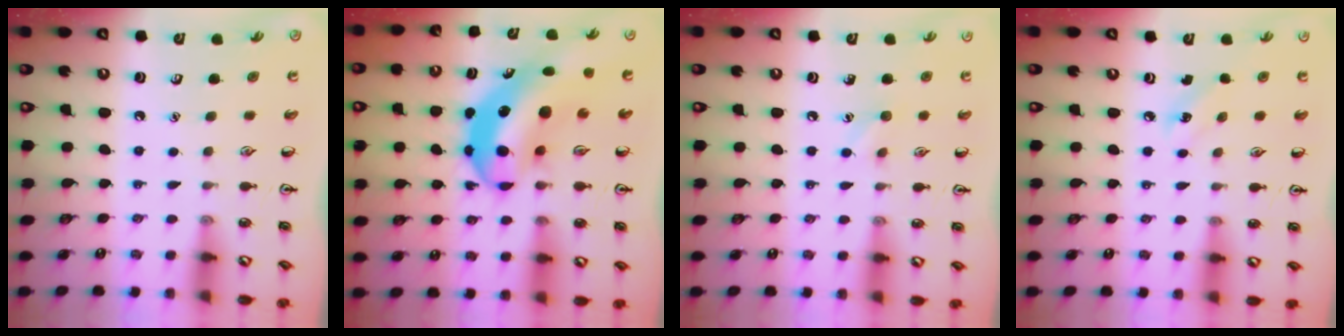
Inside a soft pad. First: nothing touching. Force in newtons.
{"total": 9.5, "press": 9.2, "slide": 2.6}
{"total": 5.3, "press": 5.1, "slide": 1.6}
{"total": 5.0, "press": 4.8, "slide": 1.3}